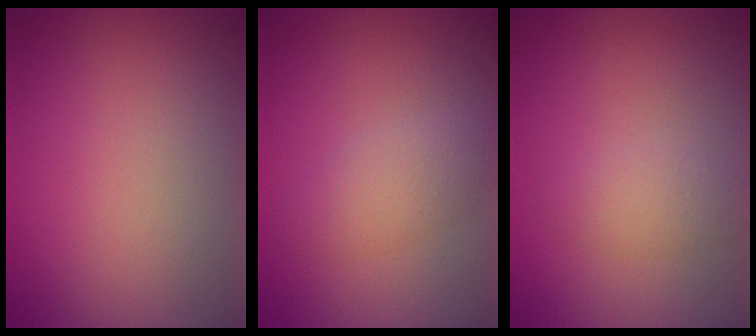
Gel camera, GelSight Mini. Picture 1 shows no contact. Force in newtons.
{"total": 2.9, "press": 2.9, "slide": 0.1}
{"total": 2.1, "press": 2.1, "slide": 0.1}